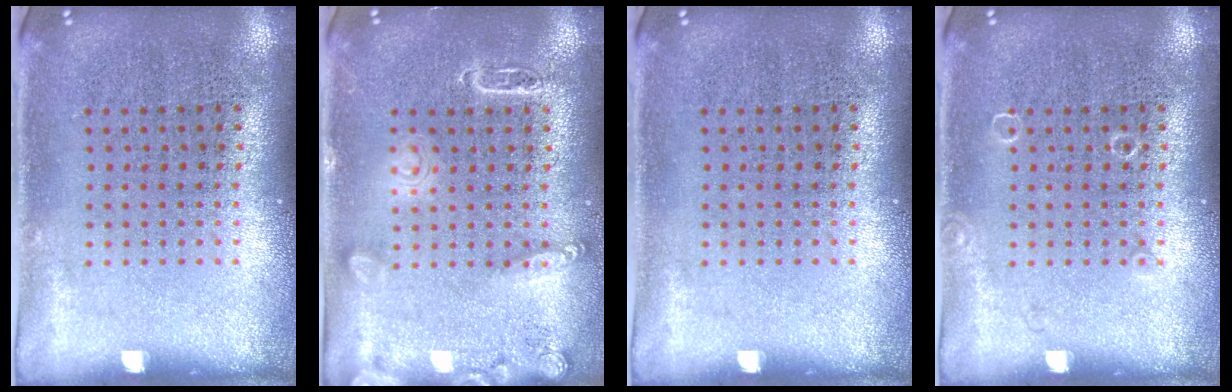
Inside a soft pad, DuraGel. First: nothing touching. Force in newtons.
{"total": 2.5, "press": 2.5, "slide": 0.3}
{"total": 0.0}
{"total": 0.5, "press": 0.5, "slide": 0.1}